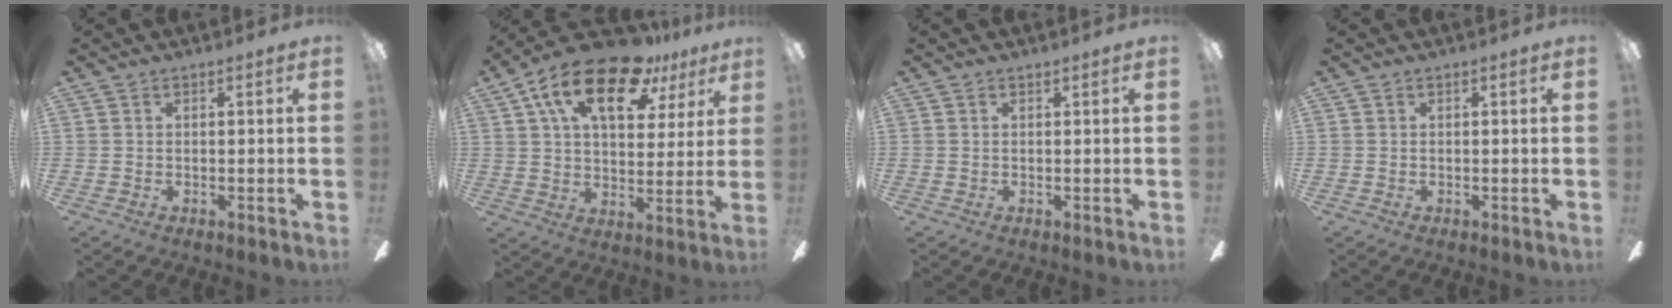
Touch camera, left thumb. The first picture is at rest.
{"total": 18.8, "force": [10.5, 8.9, 12.9], "torque": [-0.221, -0.034, 0.179]}
{"total": 0.0}
{"total": 0.0}